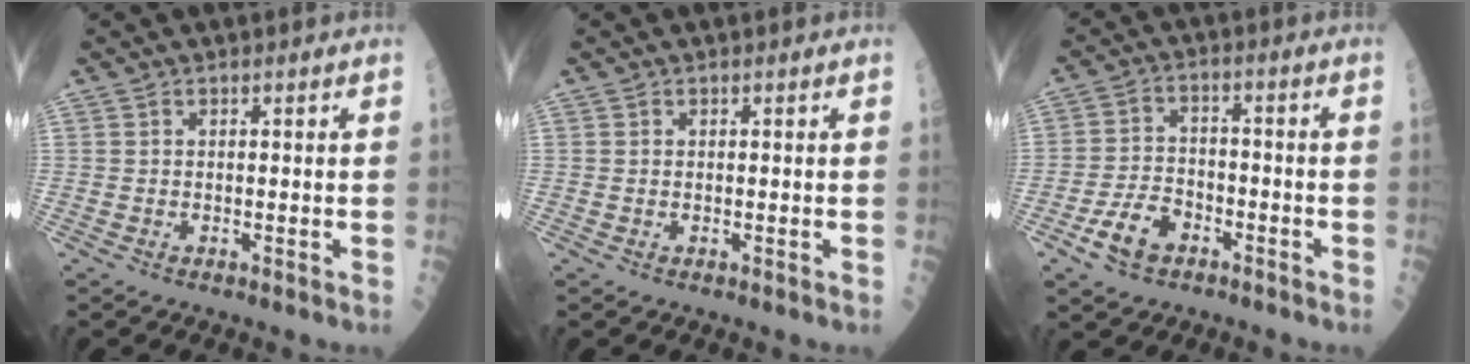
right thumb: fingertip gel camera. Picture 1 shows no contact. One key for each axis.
{"total": 0.0}
{"total": 7.5, "fx": -4.0, "fy": 4.6, "fz": 4.4, "tx": -0.074, "ty": 0.027, "tz": -0.071}